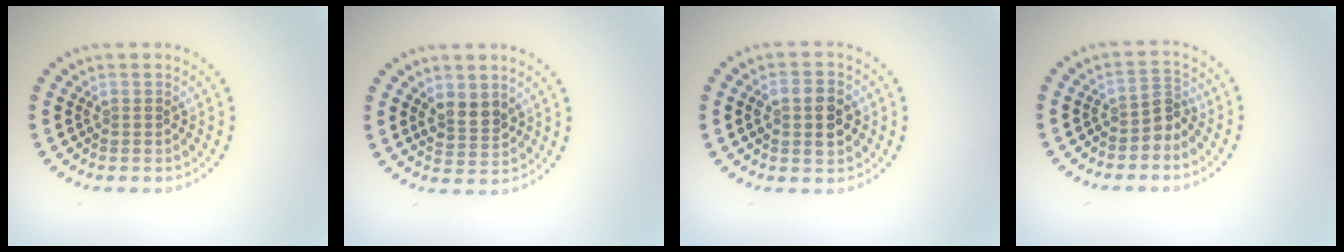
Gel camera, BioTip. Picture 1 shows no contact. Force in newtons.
{"total": 2.4, "press": 2.3, "slide": 0.9}
{"total": 3.9, "press": 3.9, "slide": 0.2}
{"total": 2.1, "press": 1.6, "slide": 1.5}